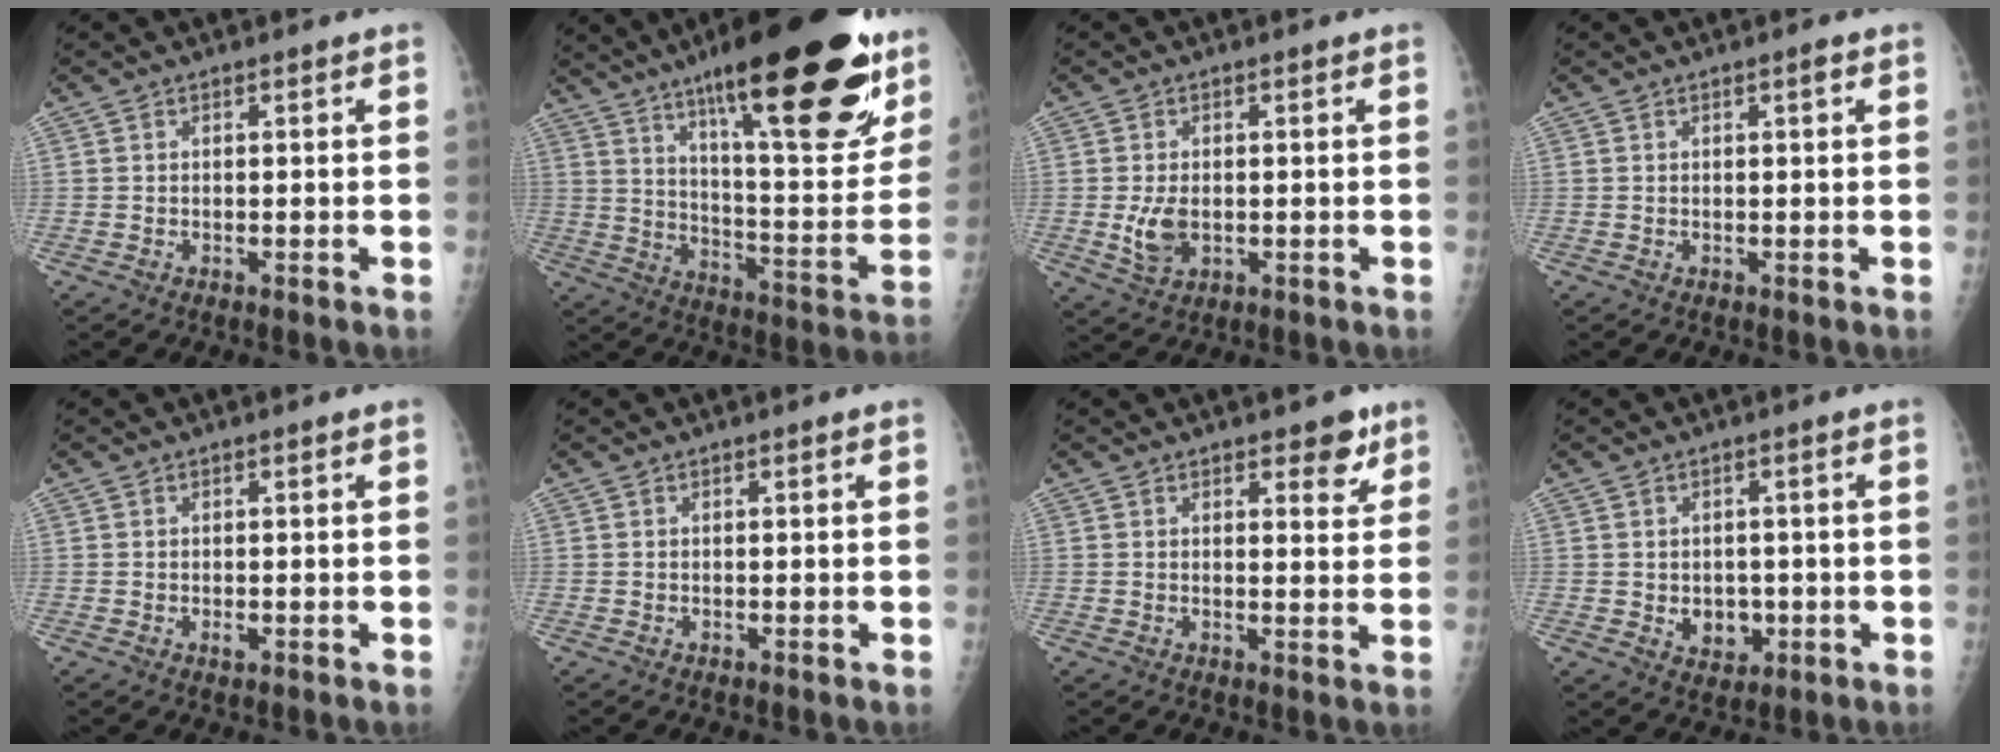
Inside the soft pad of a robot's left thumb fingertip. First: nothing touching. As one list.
[{"total": 31.5, "force": [18.5, 8.2, 24.1], "torque": [-0.322, -0.063, 0.284]}, {"total": 4.9, "force": [-0.5, 3.1, 3.8], "torque": [-0.069, -0.008, -0.002]}, {"total": 1.0, "force": [0.4, 0.2, 0.8], "torque": [-0.015, 0.001, 0.005]}, {"total": 1.1, "force": [-0.2, 0.7, 0.8], "torque": [-0.010, -0.002, -0.001]}, {"total": 0.0}, {"total": 4.5, "force": [2.9, 2.1, 2.7], "torque": [-0.012, -0.016, 0.035]}, {"total": 5.1, "force": [-0.7, 4.0, 3.0], "torque": [-0.020, -0.001, 0.002]}]